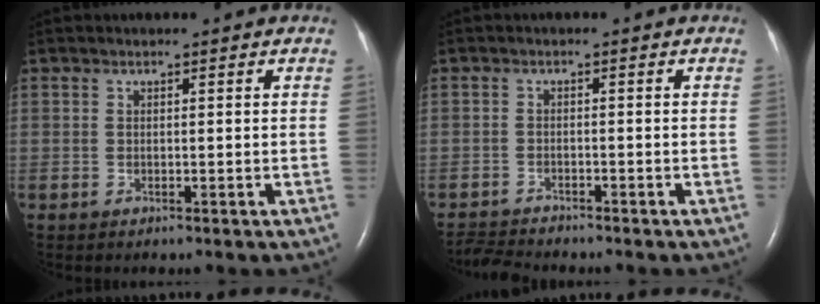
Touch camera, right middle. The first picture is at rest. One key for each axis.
{"total": 3.5, "fx": -3.5, "fy": 0.0, "fz": 0.1, "tx": -0.003, "ty": -0.017, "tz": -0.061}